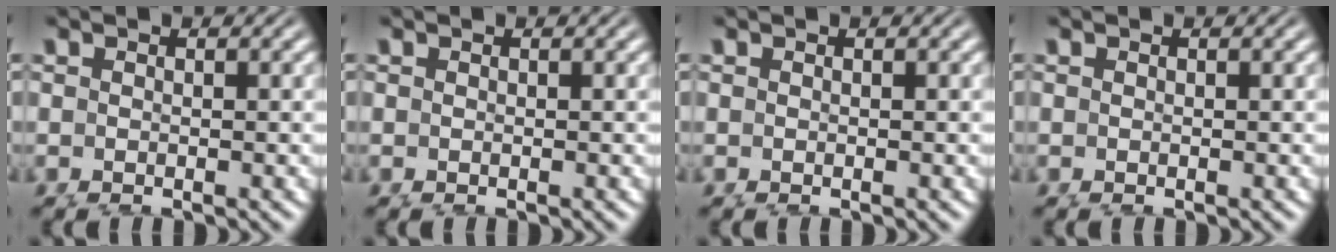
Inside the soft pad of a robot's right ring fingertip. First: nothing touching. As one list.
[{"total": 0.0}, {"total": 0.0}, {"total": 0.0}]